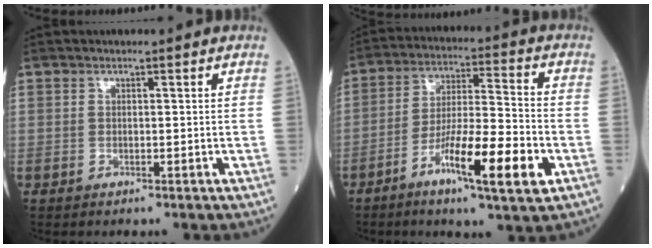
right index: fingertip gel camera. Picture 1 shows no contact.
{"total": 13.3, "force": [-5.9, 1.2, 11.9], "torque": [-0.206, -0.009, -0.104]}